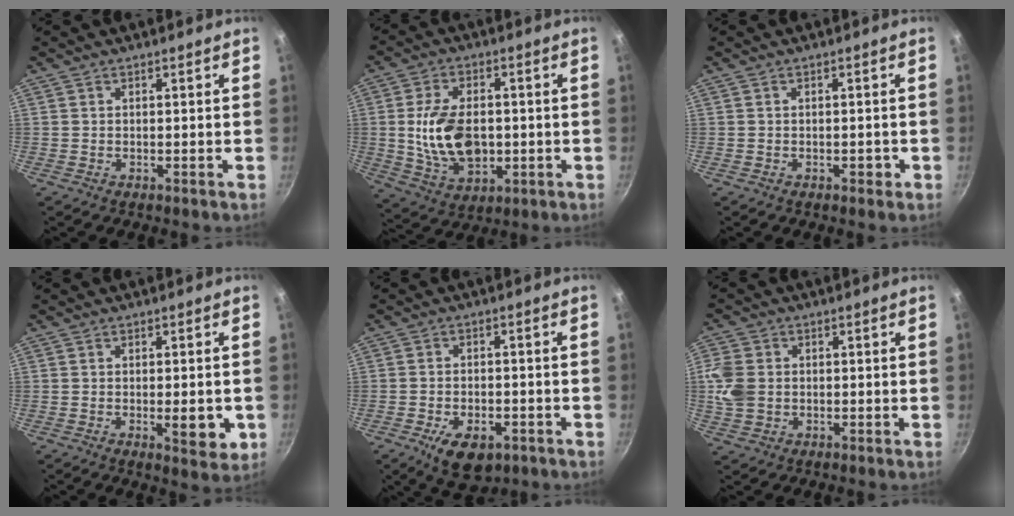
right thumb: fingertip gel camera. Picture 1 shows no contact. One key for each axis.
{"total": 14.0, "fx": -0.4, "fy": 8.8, "fz": 10.9, "tx": -0.181, "ty": 0.001, "tz": 0.000}
{"total": 1.4, "fx": -0.6, "fy": 0.9, "fz": 0.8, "tx": 0.001, "ty": 0.009, "tz": -0.007}
{"total": 6.3, "fx": -1.3, "fy": 2.4, "fz": 5.6, "tx": -0.064, "ty": -0.007, "tz": -0.015}
{"total": 8.9, "fx": -4.2, "fy": 5.0, "fz": 6.1, "tx": -0.085, "ty": 0.013, "tz": -0.059}
{"total": 7.0, "fx": 0.1, "fy": 5.7, "fz": 4.1, "tx": -0.075, "ty": 0.001, "tz": -0.002}